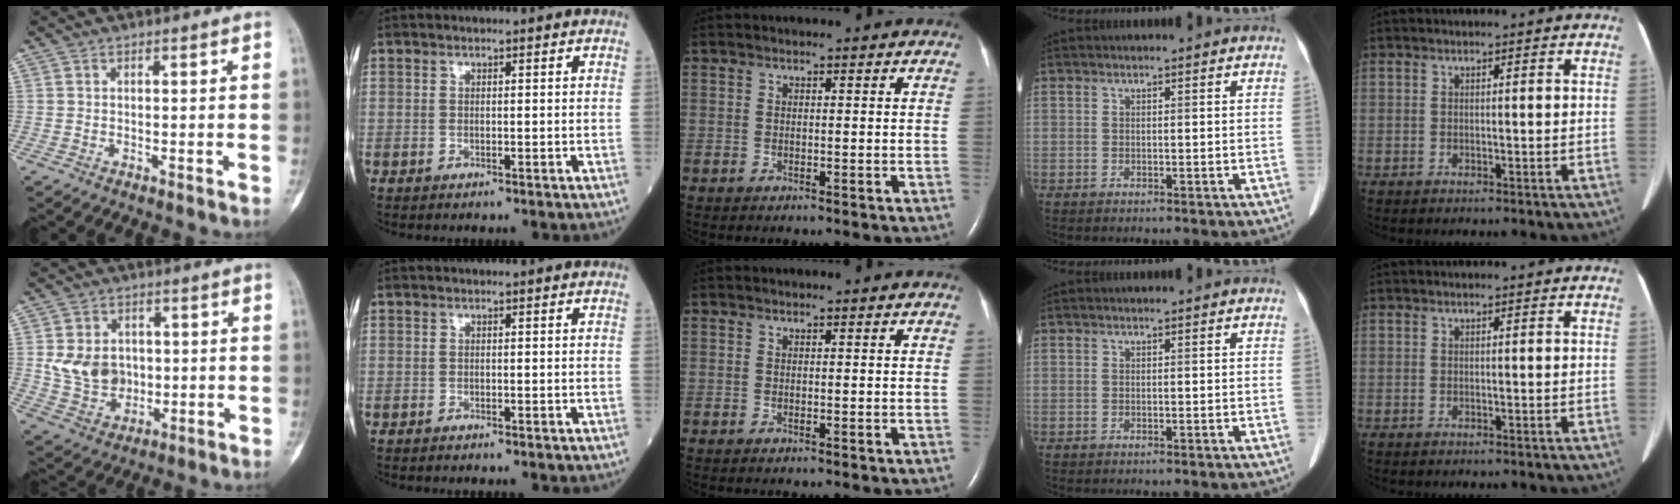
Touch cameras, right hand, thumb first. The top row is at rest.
{"thumb": {"total": 9.7, "force": [0.3, 8.1, 5.4], "torque": [-0.062, -0.004, 0.015]}}